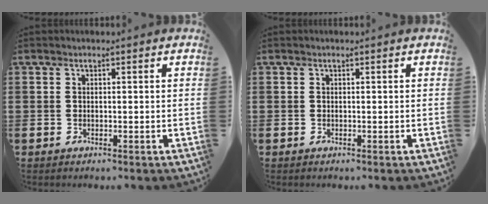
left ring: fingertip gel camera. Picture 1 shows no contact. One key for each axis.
{"total": 0.0}